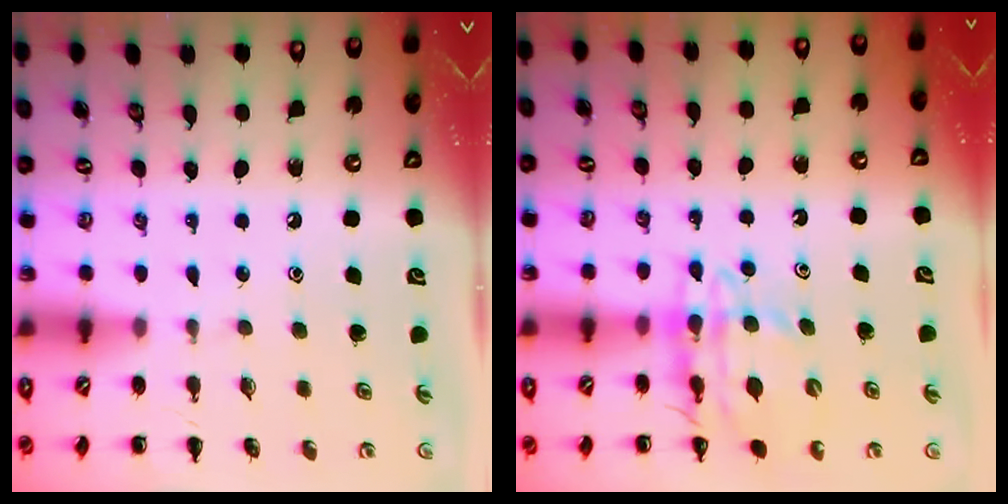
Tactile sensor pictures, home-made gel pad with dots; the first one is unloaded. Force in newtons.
{"total": 12.0, "press": 11.3, "slide": 3.9}